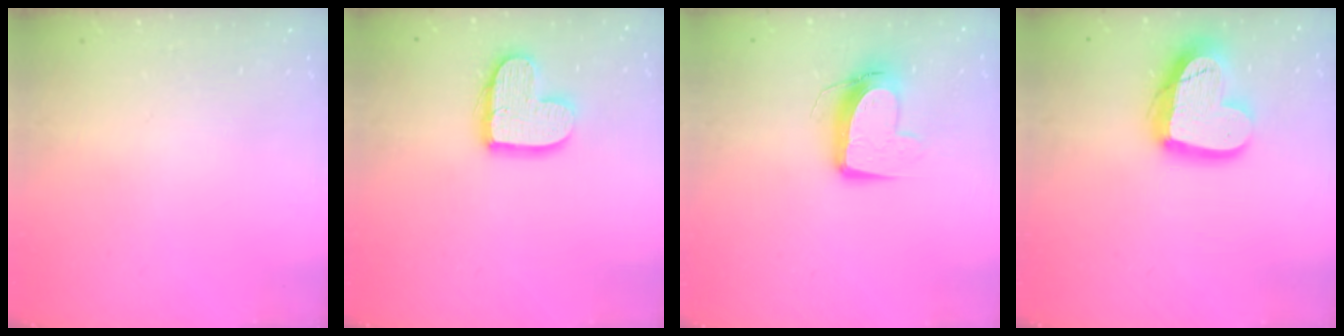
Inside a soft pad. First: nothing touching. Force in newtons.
{"total": 12.6, "press": 12.6, "slide": 0.9}
{"total": 10.6, "press": 10.6, "slide": 0.6}
{"total": 18.3, "press": 18.2, "slide": 1.6}